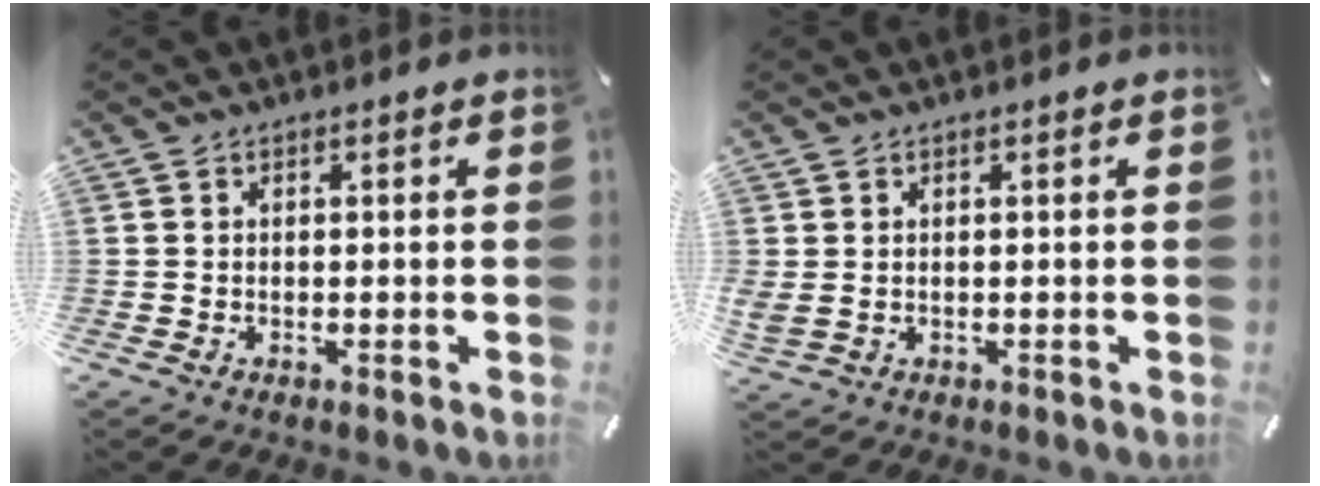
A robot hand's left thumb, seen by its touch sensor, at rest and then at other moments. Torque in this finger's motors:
{"motor_torque": [0.42, 1.10, 0.66, -0.20, 0.09]}